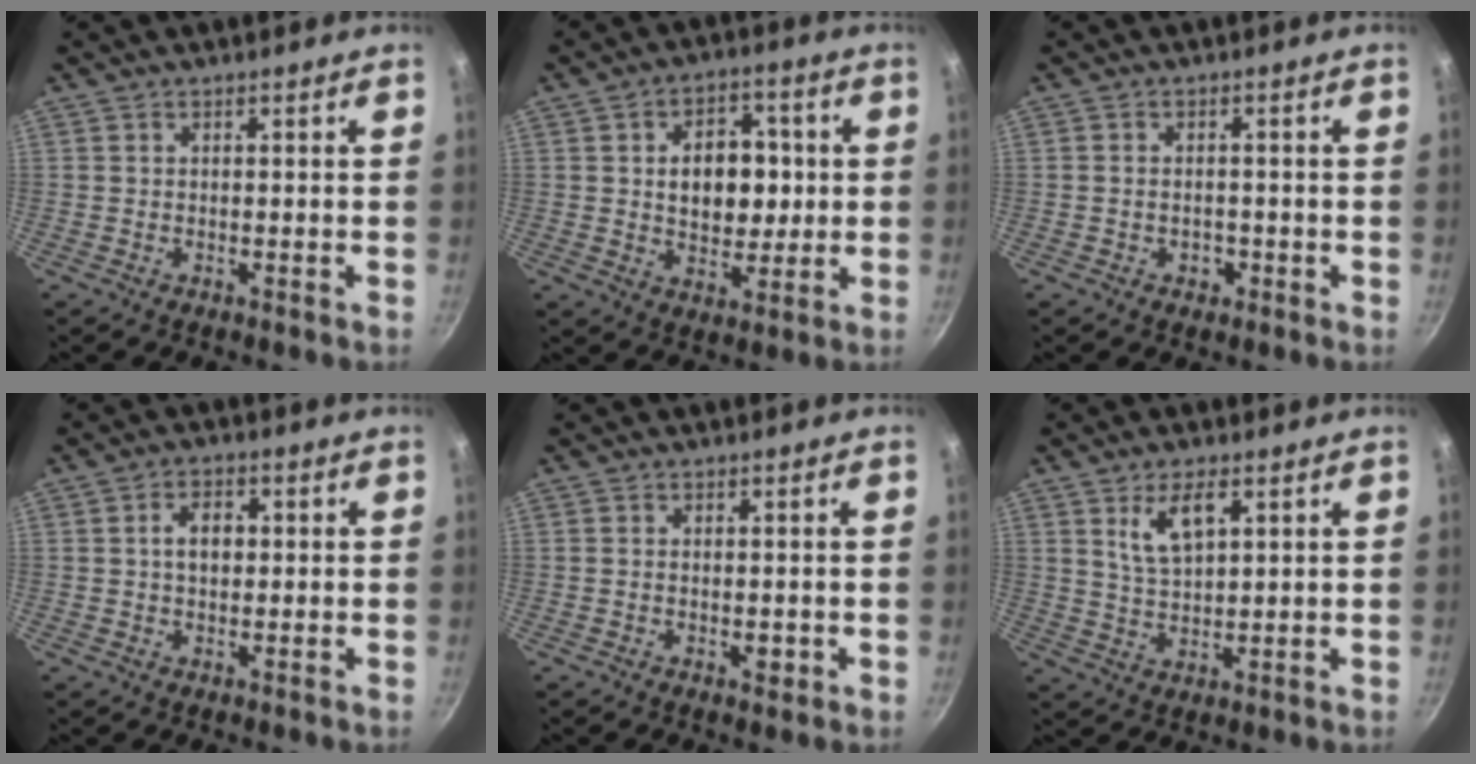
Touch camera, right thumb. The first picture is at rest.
{"total": 11.7, "force": [1.1, 8.2, 8.2], "torque": [-0.077, 0.005, 0.018]}
{"total": 2.3, "force": [-0.8, 1.8, 1.2], "torque": [-0.013, 0.007, -0.010]}
{"total": 4.5, "force": [0.4, 3.1, 3.2], "torque": [-0.036, 0.011, 0.004]}
{"total": 2.1, "force": [-0.5, 1.2, 1.7], "torque": [-0.025, -0.002, -0.008]}
{"total": 7.0, "force": [3.1, 3.3, 5.4], "torque": [-0.092, -0.015, 0.065]}